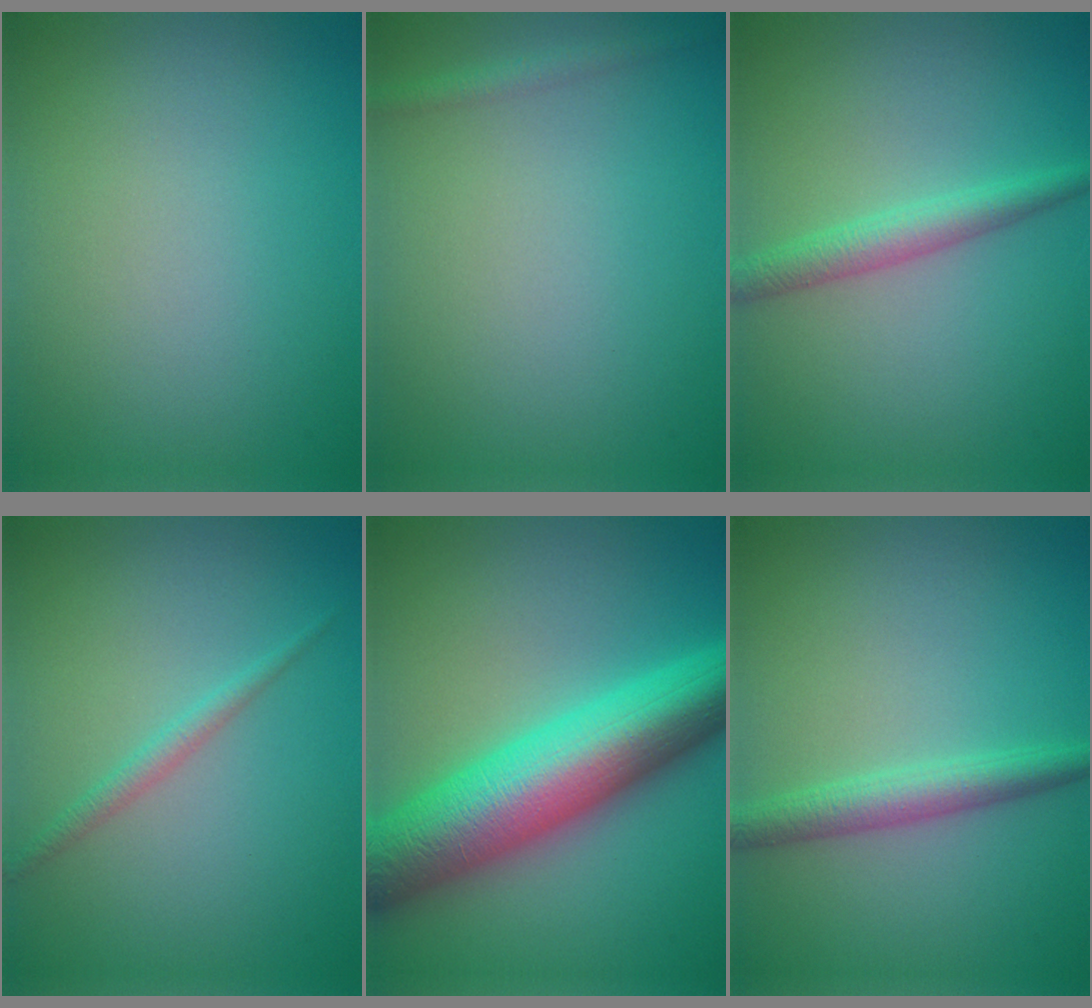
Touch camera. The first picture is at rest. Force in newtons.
{"total": 1.1, "press": 1.1, "slide": 0.1}
{"total": 2.6, "press": 2.6, "slide": 0.0}
{"total": 1.4, "press": 1.4, "slide": 0.0}
{"total": 12.1, "press": 12.1, "slide": 0.2}
{"total": 3.0, "press": 3.0, "slide": 0.1}